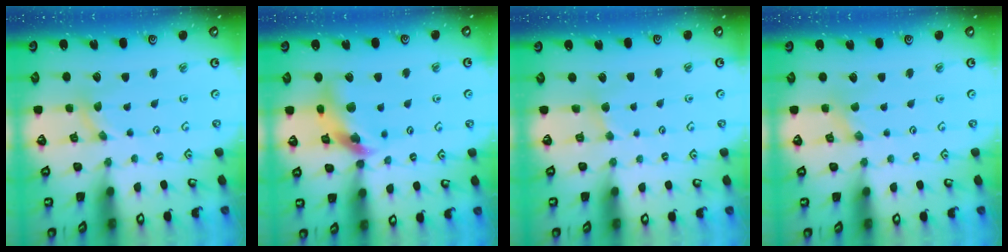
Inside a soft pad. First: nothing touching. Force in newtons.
{"total": 13.2, "press": 13.0, "slide": 1.8}
{"total": 2.0, "press": 2.0, "slide": 0.1}
{"total": 0.0}